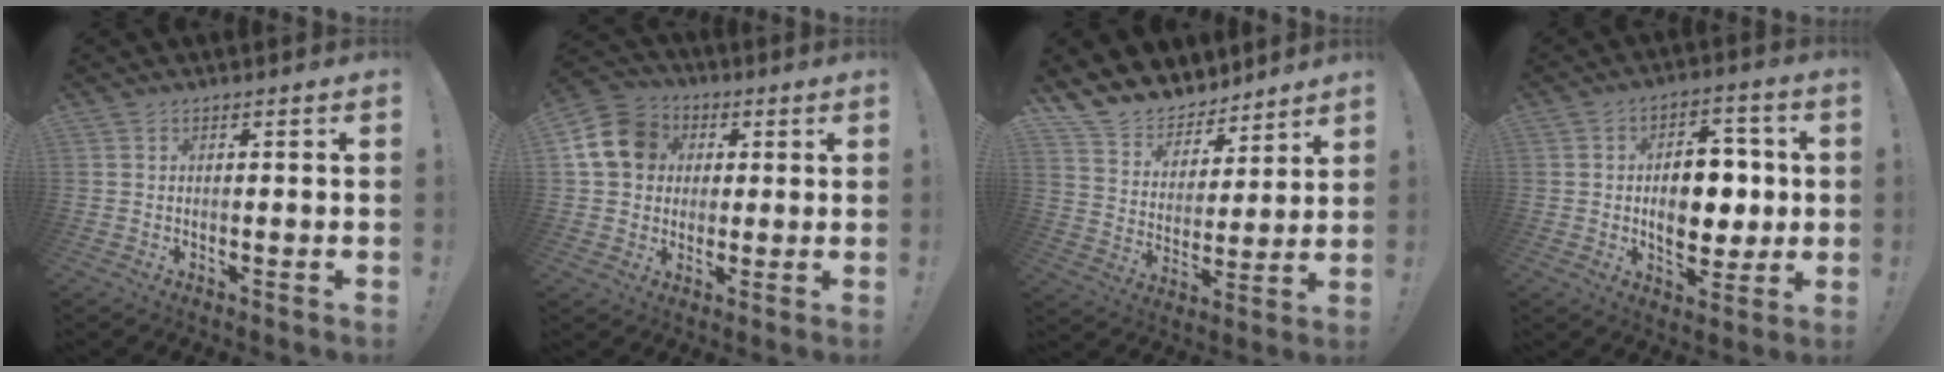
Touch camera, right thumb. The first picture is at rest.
{"total": 14.4, "force": [3.0, 12.3, 7.0], "torque": [-0.121, 0.008, 0.064]}
{"total": 11.1, "force": [9.4, 5.8, 1.1], "torque": [-0.035, -0.081, 0.178]}
{"total": 15.6, "force": [-0.6, 9.0, 12.7], "torque": [-0.189, 0.012, -0.009]}